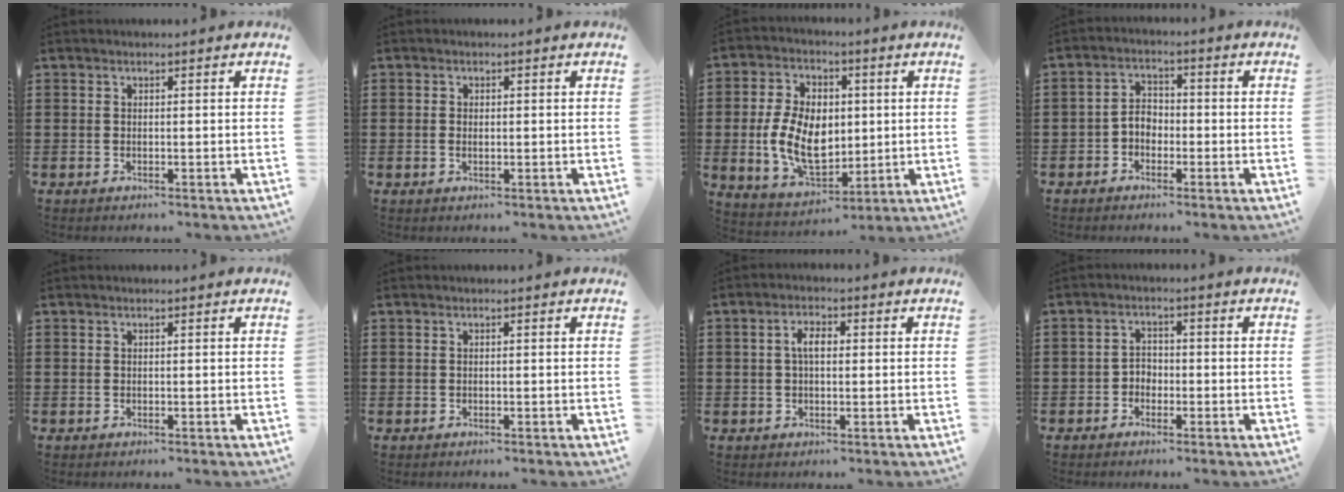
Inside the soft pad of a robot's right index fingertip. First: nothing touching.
{"total": 1.0, "force": [-0.1, 0.5, 0.9], "torque": [-0.017, 0.003, -0.003]}
{"total": 11.2, "force": [-0.4, 7.5, 8.3], "torque": [-0.179, 0.011, -0.008]}
{"total": 3.1, "force": [-1.5, 2.2, 1.5], "torque": [-0.041, 0.007, -0.035]}
{"total": 0.0}
{"total": 0.0}
{"total": 3.1, "force": [0.3, 1.4, 2.7], "torque": [-0.054, 0.009, 0.002]}
{"total": 2.0, "force": [-1.3, 1.4, 0.6], "torque": [-0.017, 0.006, -0.030]}